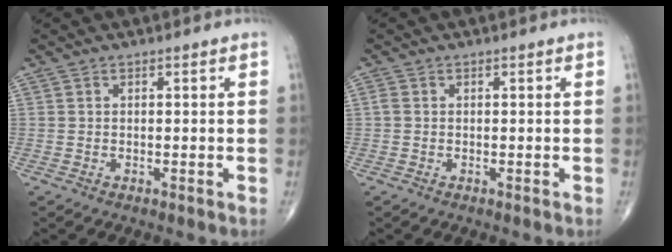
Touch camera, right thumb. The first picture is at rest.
{"total": 0.8, "force": [0.0, 0.6, 0.5], "torque": [-0.012, -0.001, -0.004]}